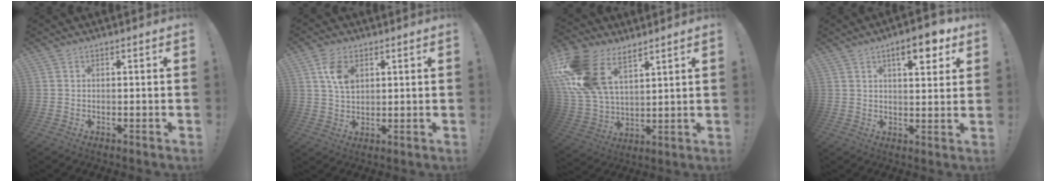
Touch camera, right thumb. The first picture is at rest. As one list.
[{"total": 7.5, "force": [2.8, 4.8, 5.0], "torque": [-0.087, -0.007, 0.053]}, {"total": 18.5, "force": [10.4, 10.9, 10.7], "torque": [-0.227, -0.047, 0.200]}, {"total": 9.2, "force": [5.0, 3.3, 7.0], "torque": [-0.080, -0.021, 0.077]}]